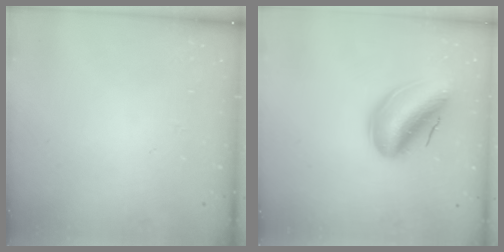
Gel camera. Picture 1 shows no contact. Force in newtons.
{"total": 16.2, "press": 15.6, "slide": 4.4}